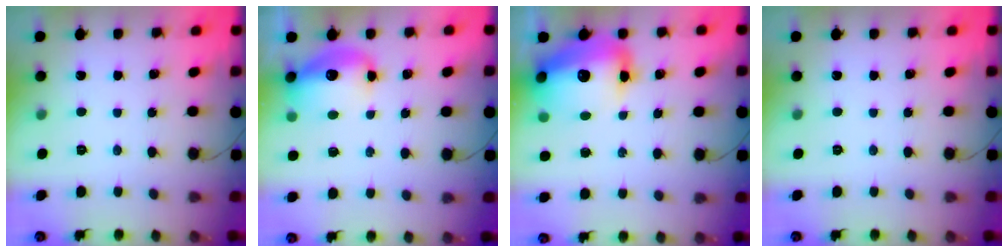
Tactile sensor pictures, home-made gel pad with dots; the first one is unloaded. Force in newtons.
{"total": 12.4, "press": 12.0, "slide": 2.8}
{"total": 18.8, "press": 18.1, "slide": 4.8}
{"total": 0.0}